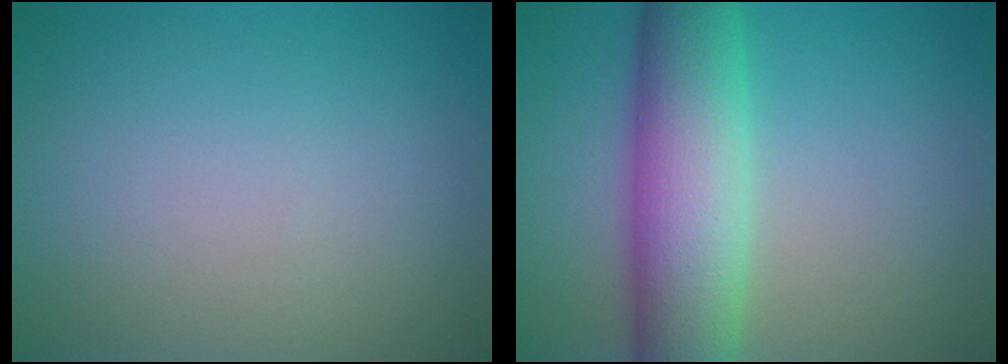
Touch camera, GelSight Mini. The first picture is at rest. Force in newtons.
{"total": 8.8, "press": 8.8, "slide": 0.1}